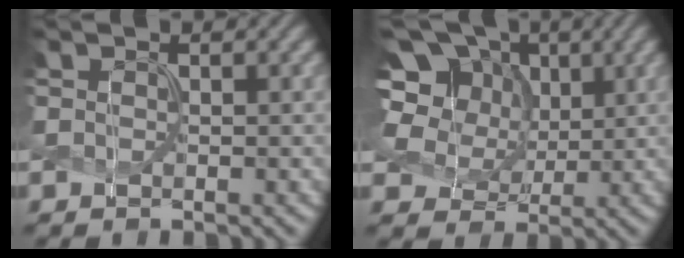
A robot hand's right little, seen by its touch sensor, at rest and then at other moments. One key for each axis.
{"total": 9.7, "fx": 2.1, "fy": 7.6, "fz": 5.6, "tx": -0.120, "ty": 0.031, "tz": 0.021}